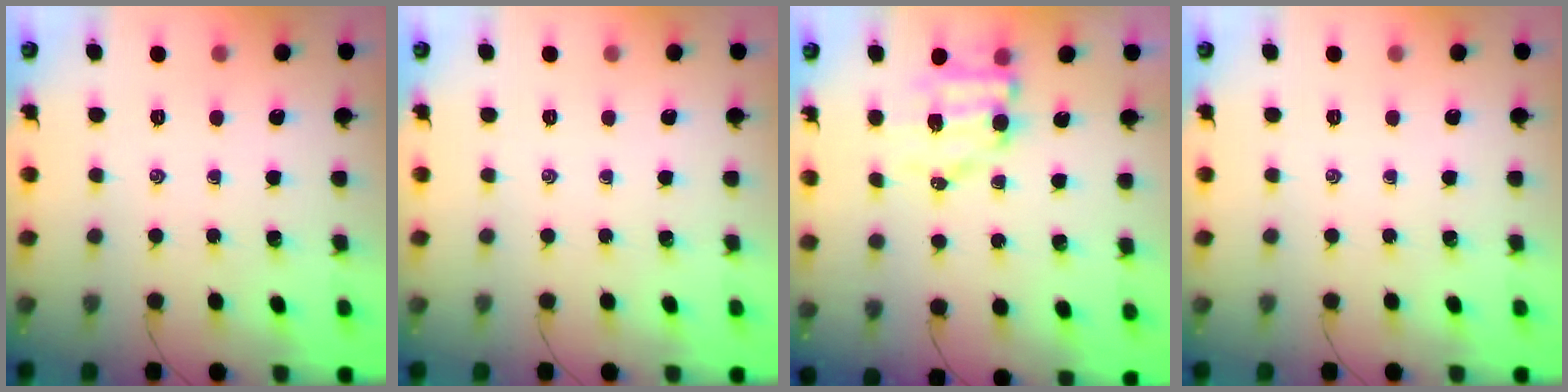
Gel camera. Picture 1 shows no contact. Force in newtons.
{"total": 0.0}
{"total": 7.4, "press": 7.3, "slide": 1.0}
{"total": 0.0}